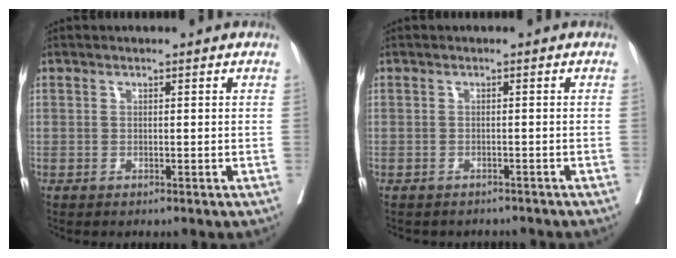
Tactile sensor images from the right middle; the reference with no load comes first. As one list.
[{"total": 4.7, "force": [-4.3, 1.7, 0.9], "torque": [-0.009, 0.000, -0.052]}]